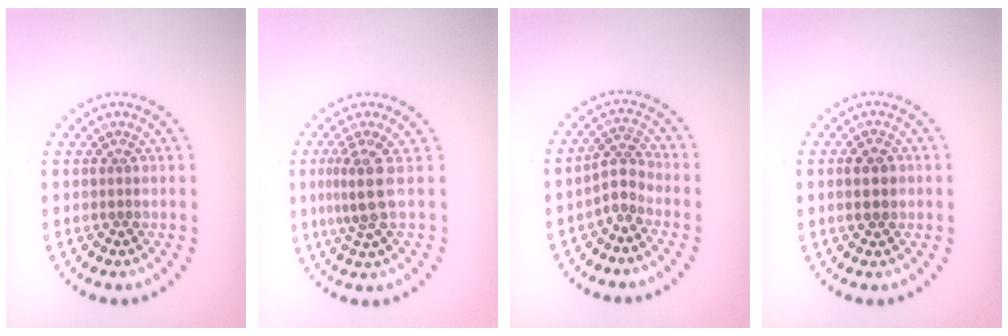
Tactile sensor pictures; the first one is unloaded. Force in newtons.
{"total": 2.8, "press": 2.0, "slide": 2.0}
{"total": 2.3, "press": 1.6, "slide": 1.6}
{"total": 2.3, "press": 2.3, "slide": 0.2}